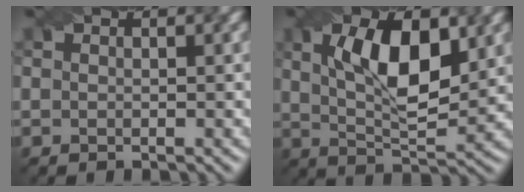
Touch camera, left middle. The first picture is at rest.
{"total": 8.5, "force": [2.4, 3.5, 7.3], "torque": [-0.126, 0.006, 0.042]}